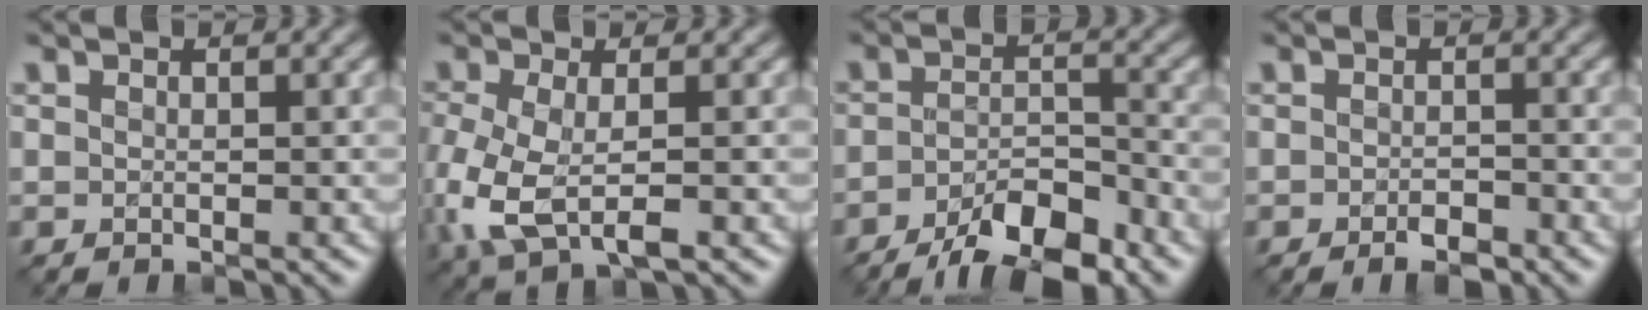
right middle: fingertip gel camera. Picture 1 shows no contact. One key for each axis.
{"total": 5.9, "fx": -1.5, "fy": 2.9, "fz": 5.0, "tx": -0.127, "ty": -0.012, "tz": -0.031}
{"total": 6.9, "fx": -4.9, "fy": 2.1, "fz": 4.4, "tx": -0.070, "ty": 0.000, "tz": -0.082}
{"total": 2.0, "fx": -1.3, "fy": 0.7, "fz": 1.3, "tx": -0.020, "ty": -0.002, "tz": -0.022}